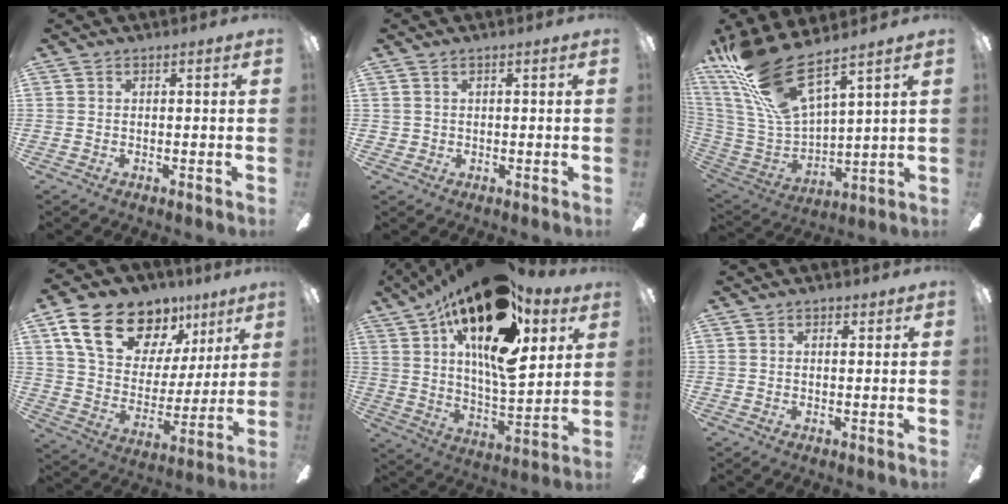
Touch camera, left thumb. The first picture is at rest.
{"total": 1.2, "force": [0.6, 1.1, 0.1], "torque": [-0.004, 0.004, 0.009]}
{"total": 20.4, "force": [14.6, 5.5, 13.0], "torque": [-0.301, -0.095, 0.256]}
{"total": 18.5, "force": [11.7, 11.2, 8.9], "torque": [-0.157, -0.058, 0.216]}
{"total": 24.5, "force": [14.1, 9.6, 17.6], "torque": [-0.297, -0.076, 0.238]}
{"total": 1.4, "force": [0.7, 0.9, 0.8], "torque": [0.000, -0.002, 0.008]}